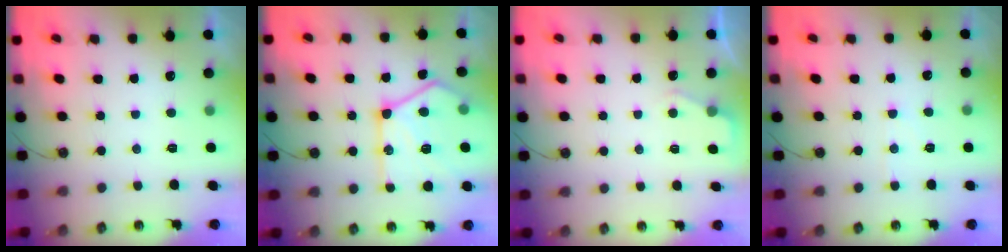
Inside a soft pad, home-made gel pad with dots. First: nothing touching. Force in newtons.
{"total": 21.9, "press": 21.8, "slide": 1.5}
{"total": 2.8, "press": 2.7, "slide": 0.5}
{"total": 3.4, "press": 3.4, "slide": 0.6}